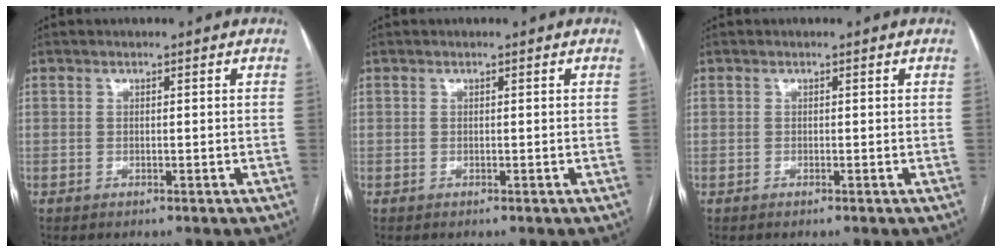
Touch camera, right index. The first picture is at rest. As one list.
[{"total": 0.0}, {"total": 0.0}]